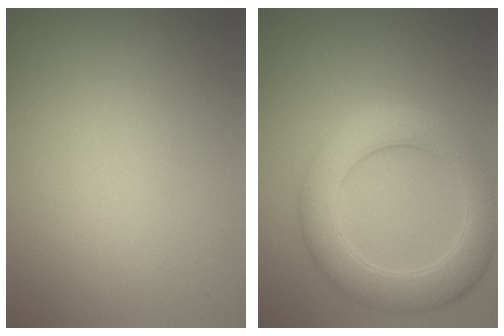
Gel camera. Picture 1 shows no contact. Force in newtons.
{"total": 5.5, "press": 5.5, "slide": 0.5}